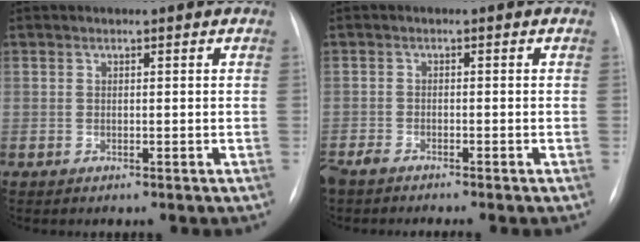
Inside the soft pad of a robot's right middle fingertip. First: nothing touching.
{"total": 3.8, "force": [-3.4, 0.5, 1.7], "torque": [-0.027, -0.009, -0.059]}